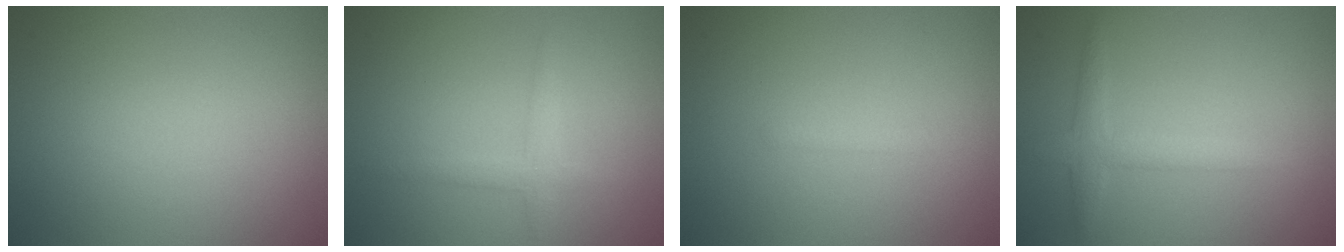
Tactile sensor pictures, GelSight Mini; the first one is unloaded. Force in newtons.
{"total": 1.5, "press": 1.5, "slide": 0.1}
{"total": 0.8, "press": 0.8, "slide": 0.0}
{"total": 2.4, "press": 2.4, "slide": 0.1}